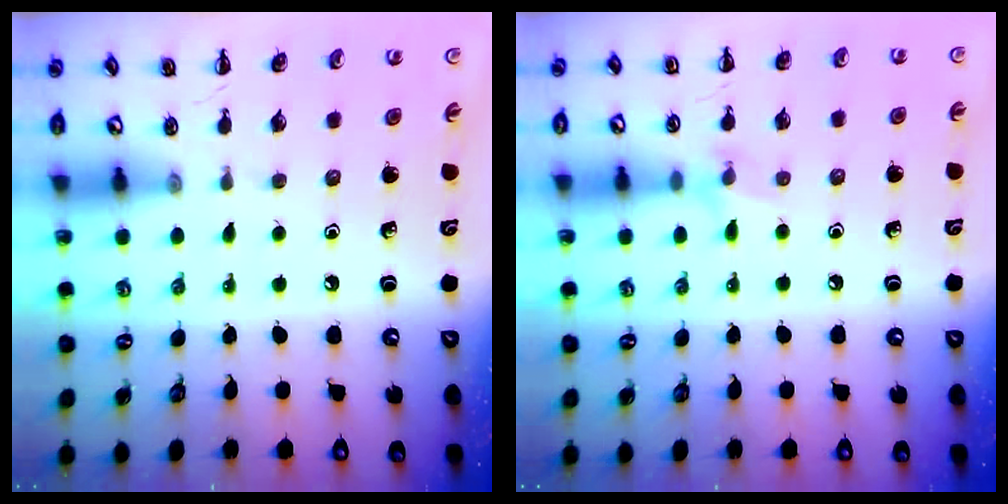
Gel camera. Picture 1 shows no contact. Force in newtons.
{"total": 6.1, "press": 5.8, "slide": 2.0}